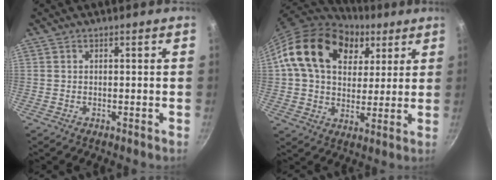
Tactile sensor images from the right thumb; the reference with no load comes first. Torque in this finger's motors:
{"motor_torque": [0.15, 0.56, 0.48, -0.19, 0.21]}